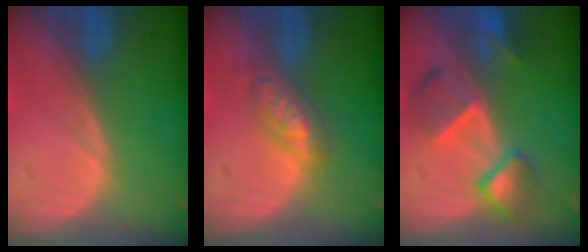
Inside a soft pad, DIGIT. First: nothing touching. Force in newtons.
{"total": 4.6, "press": 4.3, "slide": 1.5}
{"total": 7.3, "press": 6.6, "slide": 3.2}